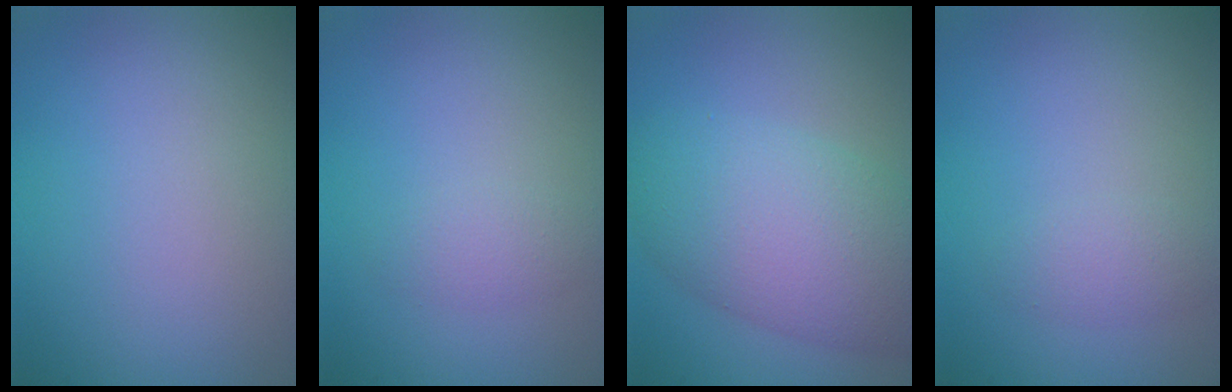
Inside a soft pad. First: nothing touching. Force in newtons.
{"total": 1.4, "press": 1.4, "slide": 0.1}
{"total": 8.4, "press": 8.4, "slide": 0.4}
{"total": 1.5, "press": 1.5, "slide": 0.0}